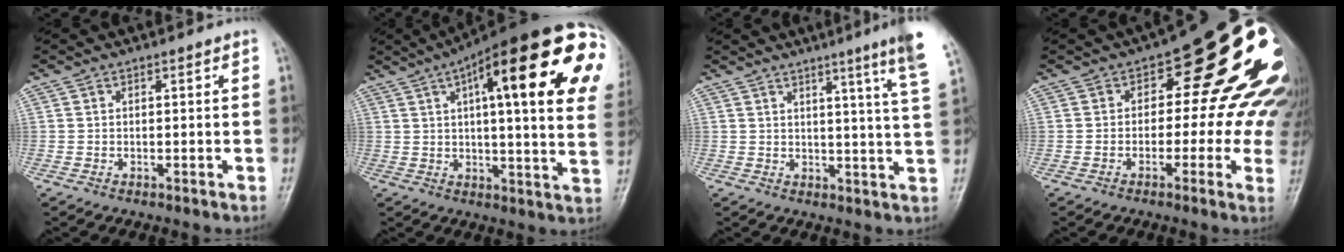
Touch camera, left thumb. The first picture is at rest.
{"total": 30.6, "force": [10.2, 7.8, 27.8], "torque": [-0.295, 0.027, 0.142]}
{"total": 10.7, "force": [6.9, -0.7, 8.1], "torque": [-0.100, -0.033, 0.073]}
{"total": 18.7, "force": [2.3, 10.1, 15.6], "torque": [-0.147, 0.007, 0.012]}